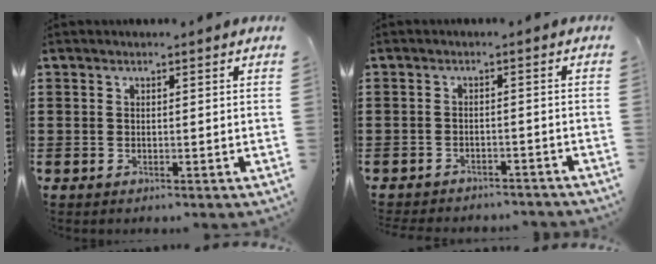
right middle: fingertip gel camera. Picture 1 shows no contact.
{"total": 2.2, "force": [-2.2, 0.3, 0.0], "torque": [-0.007, 0.000, -0.046]}